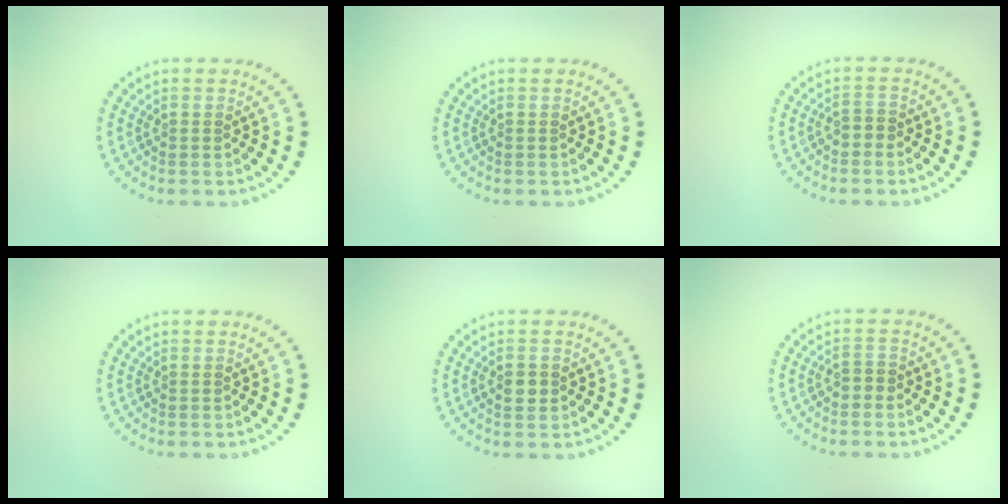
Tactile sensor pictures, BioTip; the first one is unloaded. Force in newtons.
{"total": 0.0}
{"total": 0.8, "press": 0.8, "slide": 0.3}
{"total": 0.0}
{"total": 1.5, "press": 1.5, "slide": 0.2}
{"total": 0.8, "press": 0.8, "slide": 0.3}